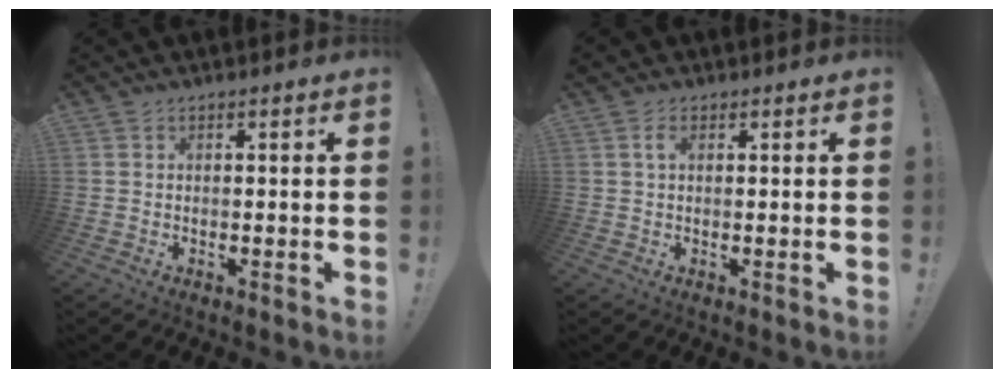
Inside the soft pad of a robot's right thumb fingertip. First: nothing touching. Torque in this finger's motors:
{"motor_torque": [0.04, 0.08, 0.07, -0.05, 0.00]}